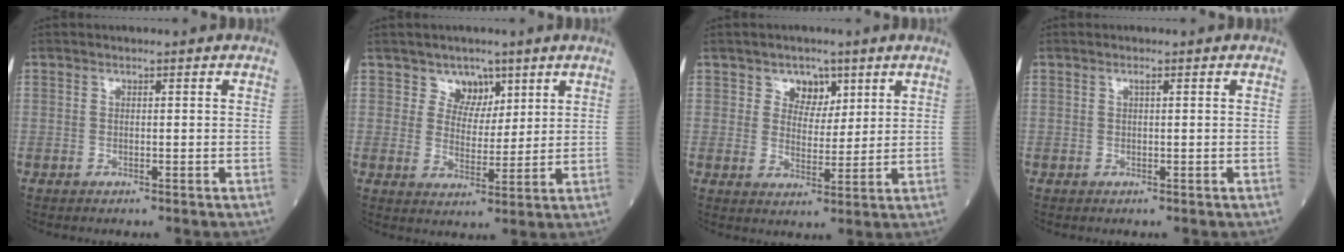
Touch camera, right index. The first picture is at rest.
{"total": 4.6, "force": [3.0, 3.3, 1.0], "torque": [-0.008, -0.001, 0.053]}
{"total": 4.5, "force": [2.6, 3.3, 1.8], "torque": [-0.021, 0.003, 0.043]}
{"total": 0.5, "force": [0.2, 0.0, 0.5], "torque": [-0.009, 0.001, 0.003]}